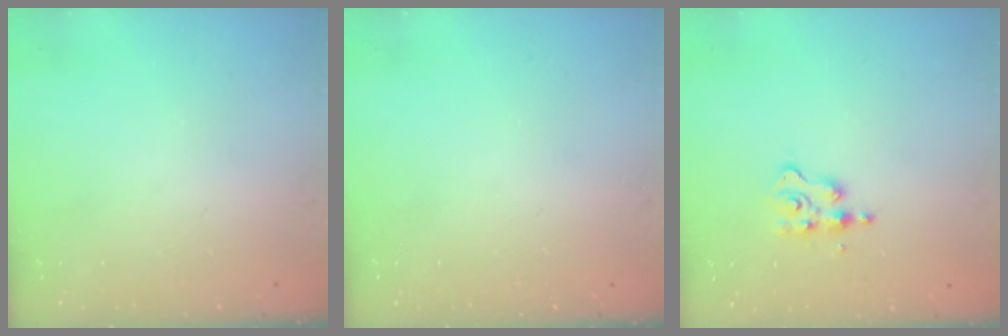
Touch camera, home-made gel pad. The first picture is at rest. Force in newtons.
{"total": 0.0}
{"total": 2.1, "press": 2.0, "slide": 0.4}